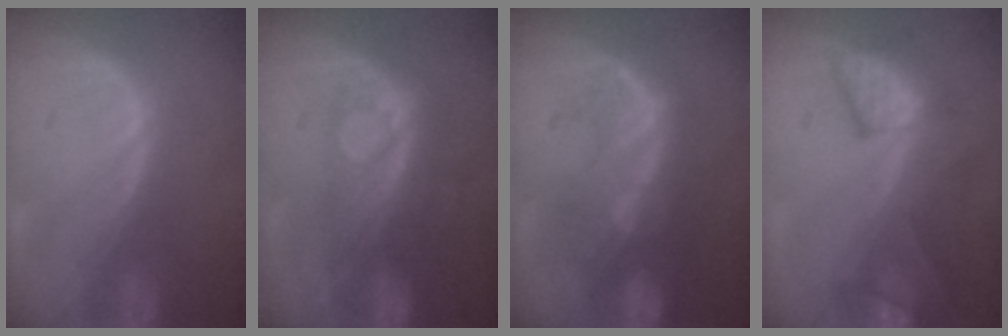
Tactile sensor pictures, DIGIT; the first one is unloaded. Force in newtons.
{"total": 8.3, "press": 7.1, "slide": 4.3}
{"total": 9.4, "press": 8.7, "slide": 3.4}
{"total": 8.3, "press": 7.9, "slide": 2.5}